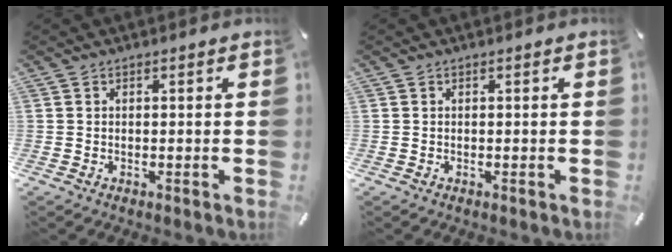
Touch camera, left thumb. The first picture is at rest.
{"total": 0.0}